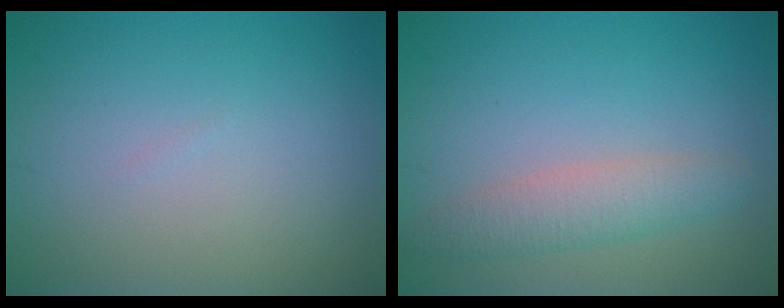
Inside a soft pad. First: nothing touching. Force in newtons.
{"total": 3.0, "press": 3.0, "slide": 0.1}